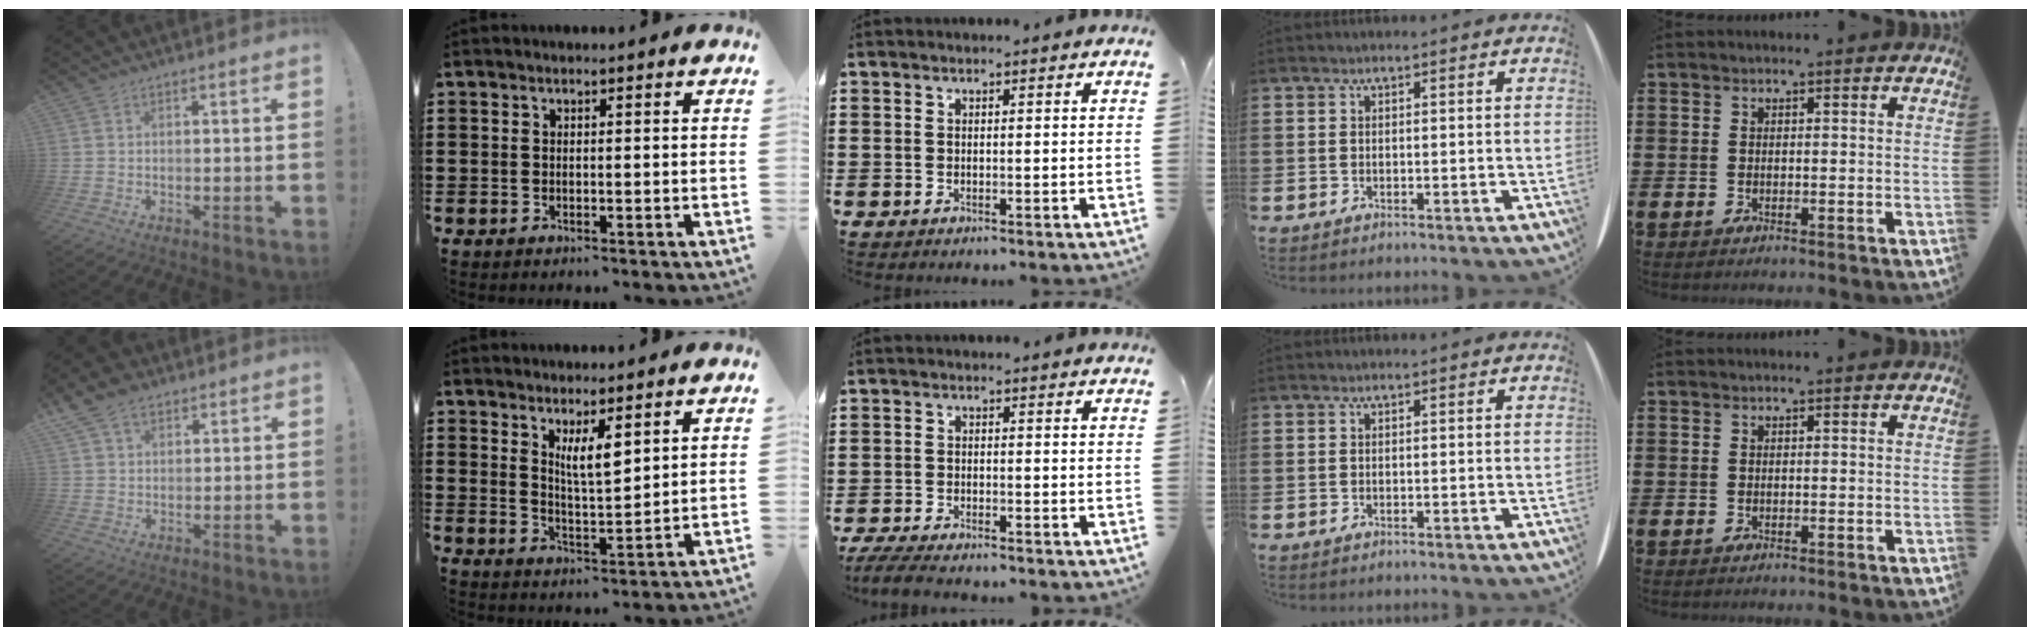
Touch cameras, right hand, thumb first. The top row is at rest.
{"thumb": {"total": 8.0, "force": [5.1, 4.8, 3.7], "torque": [-0.063, -0.014, 0.100]}, "index": {"total": 4.8, "force": [3.0, 1.1, 3.6], "torque": [-0.078, -0.002, 0.052]}, "middle": {"total": 3.0, "force": [-2.8, 0.1, 1.2], "torque": [-0.033, -0.006, -0.058]}}